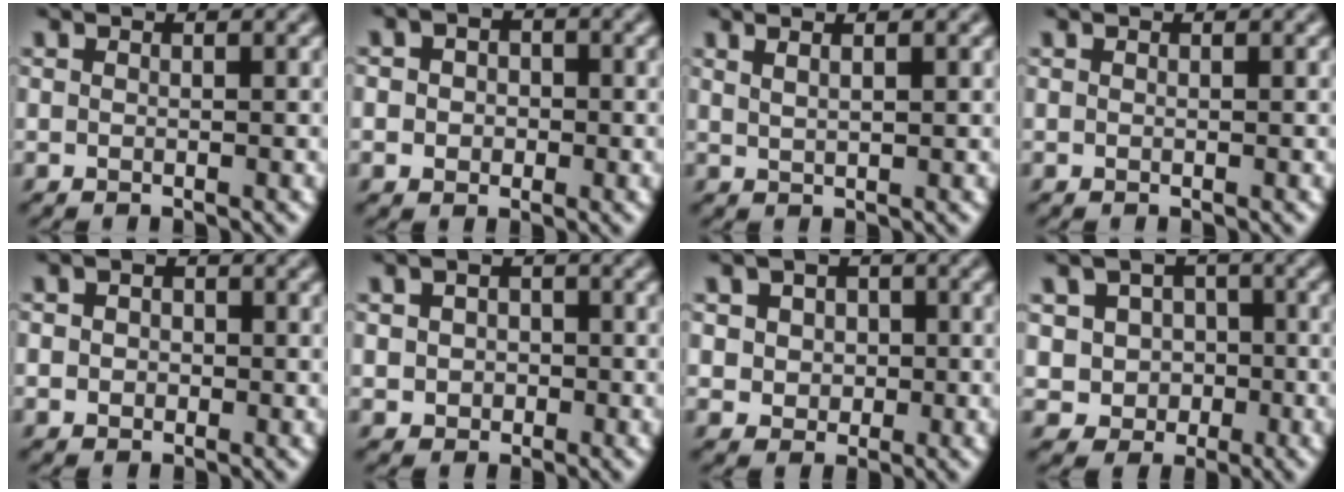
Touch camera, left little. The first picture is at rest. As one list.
[{"total": 3.8, "force": [0.3, 3.1, 2.2], "torque": [-0.023, 0.019, -0.027]}, {"total": 1.8, "force": [1.1, 0.5, 1.4], "torque": [-0.017, 0.002, 0.013]}, {"total": 0.0}, {"total": 2.8, "force": [0.2, 2.2, 1.7], "torque": [-0.019, 0.014, -0.022]}, {"total": 2.9, "force": [-0.2, 2.4, 1.7], "torque": [-0.022, 0.010, -0.017]}, {"total": 5.5, "force": [1.5, 4.5, 2.9], "torque": [-0.050, 0.021, 0.003]}, {"total": 5.1, "force": [0.1, 4.7, 1.9], "torque": [-0.022, 0.017, -0.014]}]